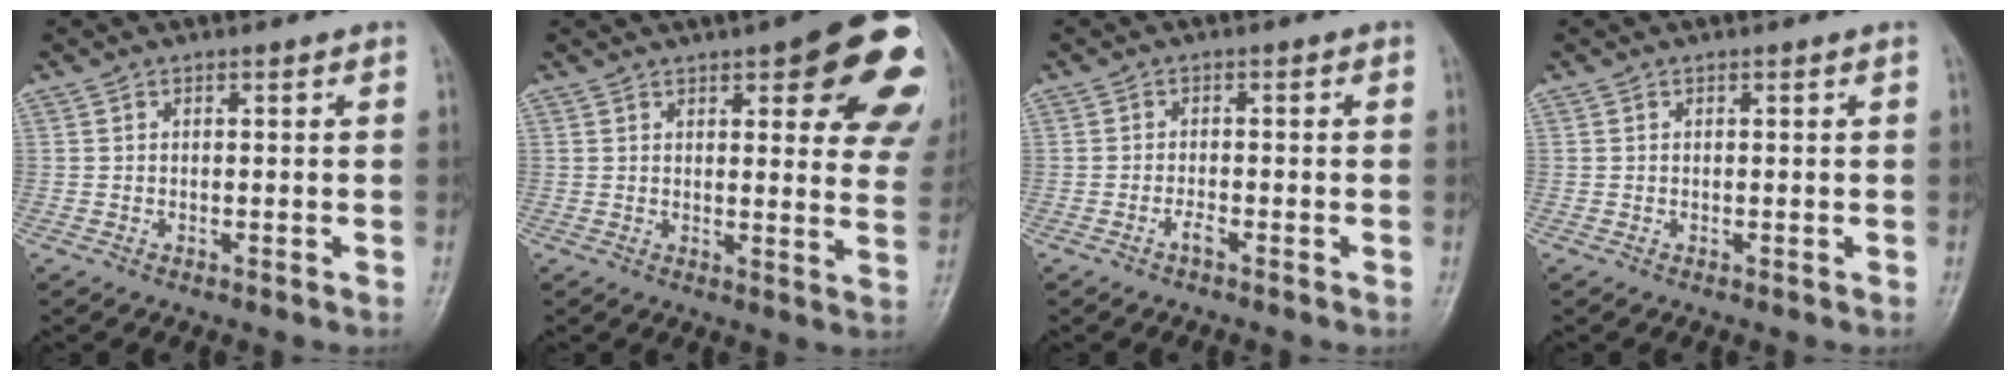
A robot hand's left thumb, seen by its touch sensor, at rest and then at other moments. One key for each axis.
{"total": 20.6, "fx": 9.4, "fy": 6.6, "fz": 17.0, "tx": -0.177, "ty": -0.024, "tz": 0.105}
{"total": 1.6, "fx": -1.1, "fy": 0.4, "fz": 1.1, "tx": -0.022, "ty": 0.004, "tz": -0.024}
{"total": 0.0}